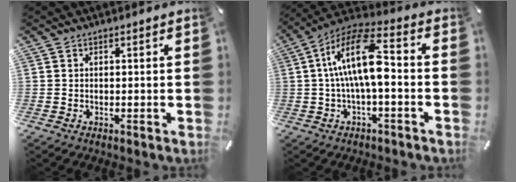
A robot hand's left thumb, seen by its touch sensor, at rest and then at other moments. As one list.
[{"total": 15.0, "force": [0.3, 5.9, 13.8], "torque": [-0.272, 0.007, 0.005]}]